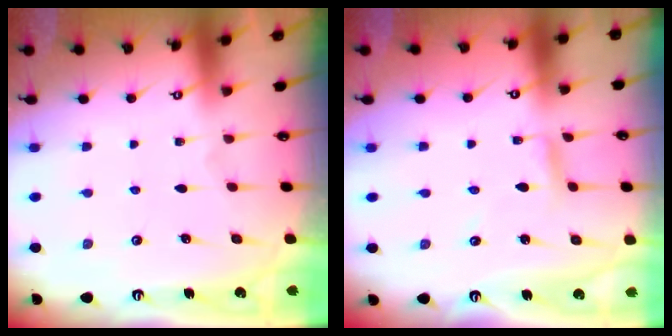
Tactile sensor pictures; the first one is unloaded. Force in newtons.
{"total": 2.9, "press": 2.9, "slide": 0.1}